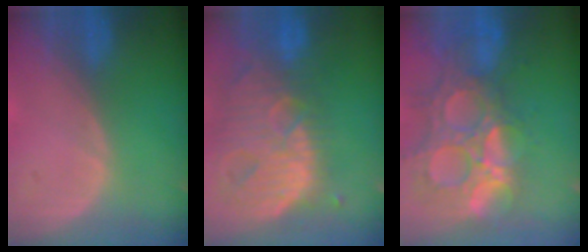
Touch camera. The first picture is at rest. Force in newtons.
{"total": 13.7, "press": 11.6, "slide": 7.3}
{"total": 14.9, "press": 12.3, "slide": 8.4}